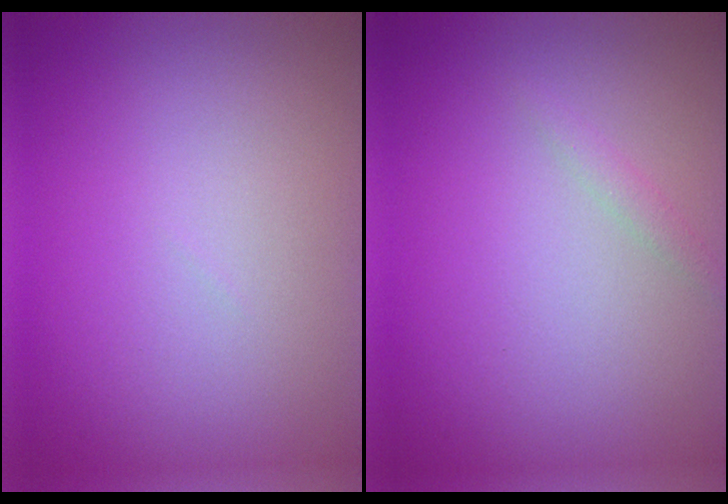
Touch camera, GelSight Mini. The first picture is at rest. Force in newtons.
{"total": 0.8, "press": 0.8, "slide": 0.0}